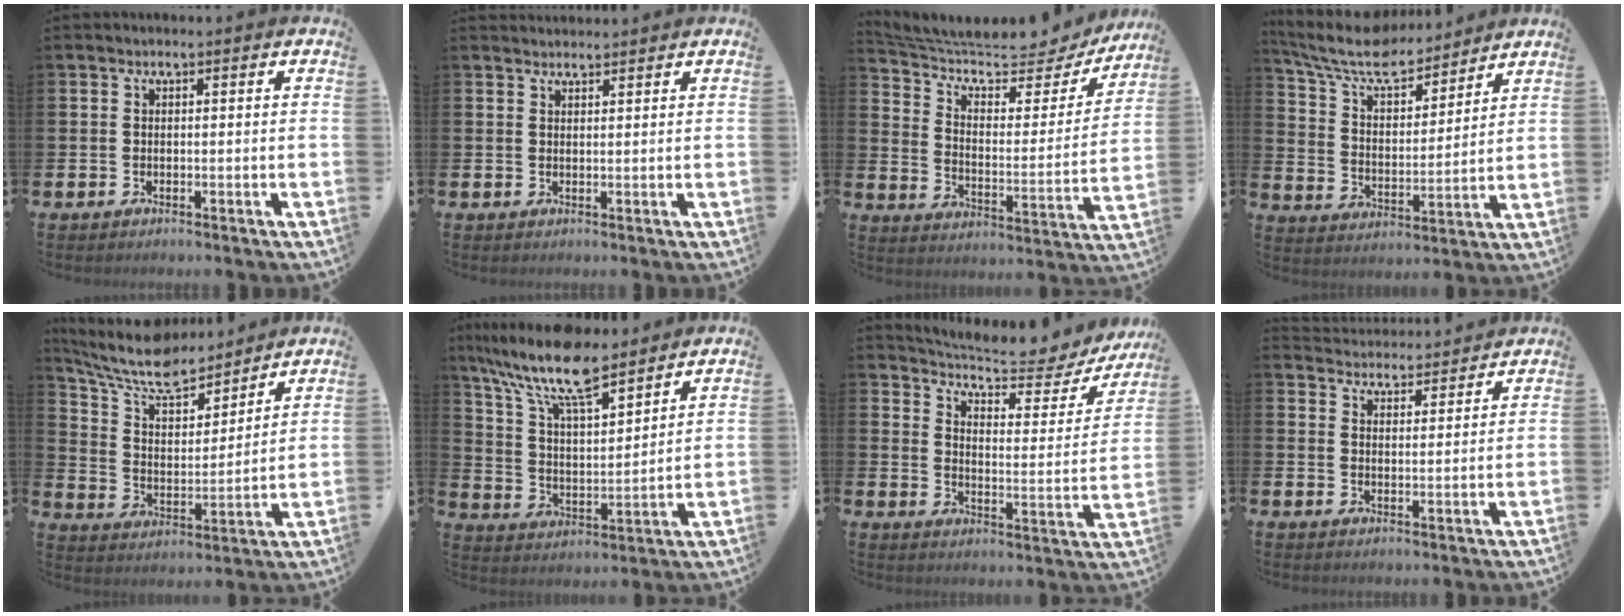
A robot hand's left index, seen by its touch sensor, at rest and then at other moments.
{"total": 1.6, "force": [1.6, 0.2, 0.0], "torque": [0.007, -0.007, 0.028]}
{"total": 8.3, "force": [7.3, 2.2, 3.2], "torque": [-0.095, -0.053, 0.118]}
{"total": 9.2, "force": [8.1, 2.7, 3.4], "torque": [-0.102, -0.051, 0.142]}
{"total": 9.8, "force": [8.8, 2.8, 3.1], "torque": [-0.102, -0.059, 0.156]}
{"total": 11.5, "force": [9.7, 2.6, 5.6], "torque": [-0.139, -0.045, 0.171]}
{"total": 7.0, "force": [6.5, 1.0, 2.3], "torque": [-0.065, -0.050, 0.107]}
{"total": 4.2, "force": [4.2, 0.4, -0.3], "torque": [-0.007, -0.034, 0.074]}